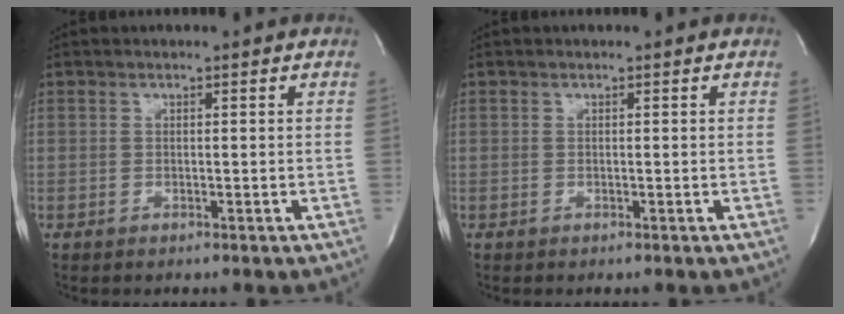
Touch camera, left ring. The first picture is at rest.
{"total": 0.0}